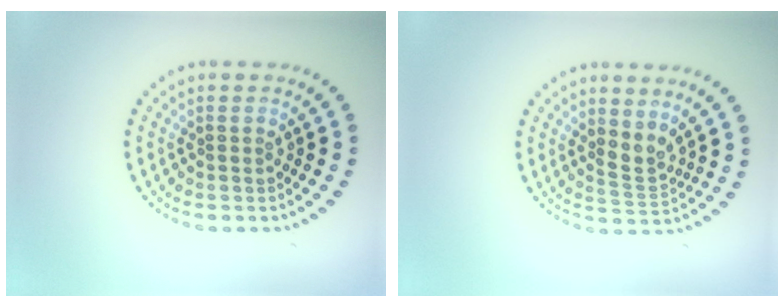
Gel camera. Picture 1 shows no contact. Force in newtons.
{"total": 1.7, "press": 1.3, "slide": 1.2}